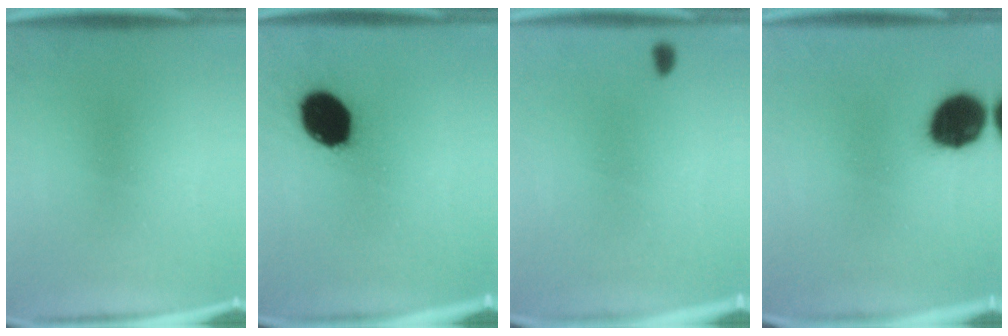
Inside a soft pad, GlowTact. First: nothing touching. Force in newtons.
{"total": 16.1}
{"total": 0.7}
{"total": 12.9}